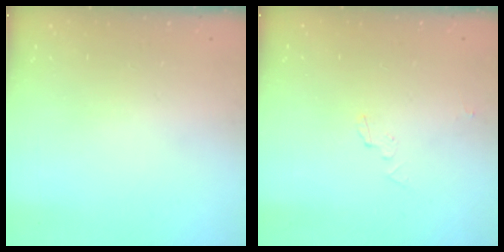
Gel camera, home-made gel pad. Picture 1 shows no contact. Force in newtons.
{"total": 3.2, "press": 3.2, "slide": 0.2}